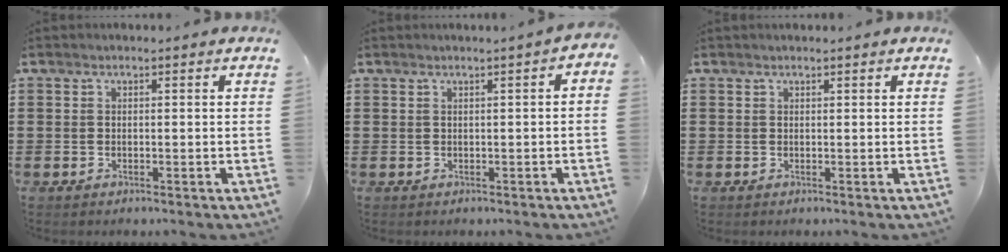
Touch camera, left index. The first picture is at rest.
{"total": 0.6, "force": [-0.1, 0.0, 0.6], "torque": [-0.010, -0.003, -0.001]}
{"total": 0.5, "force": [0.4, 0.2, -0.2], "torque": [0.002, 0.001, 0.008]}